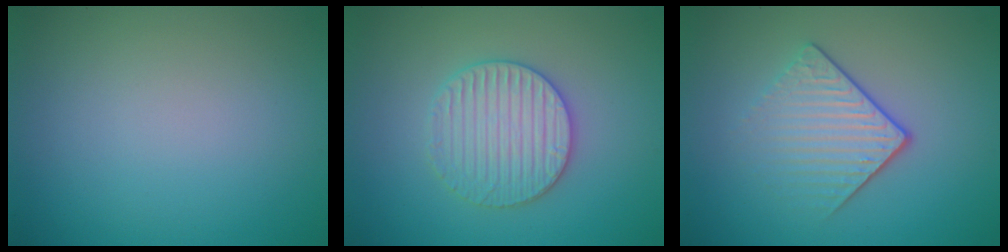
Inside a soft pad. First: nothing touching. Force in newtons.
{"total": 3.7, "press": 3.6, "slide": 0.8}
{"total": 3.9, "press": 2.8, "slide": 2.7}